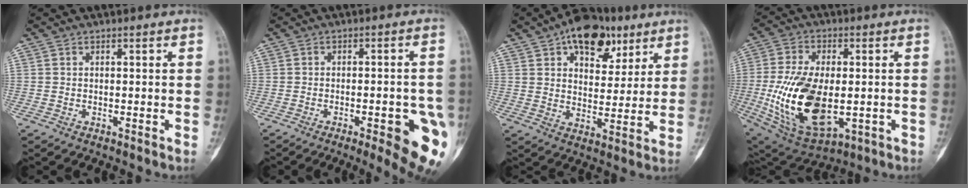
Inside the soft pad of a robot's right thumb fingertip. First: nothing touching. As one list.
[{"total": 13.4, "force": [-4.8, 3.7, 12.0], "torque": [-0.108, 0.013, -0.047]}, {"total": 15.0, "force": [8.2, 8.8, 9.0], "torque": [-0.083, -0.019, 0.124]}, {"total": 20.6, "force": [-2.6, 11.4, 16.9], "torque": [-0.314, -0.004, -0.023]}]